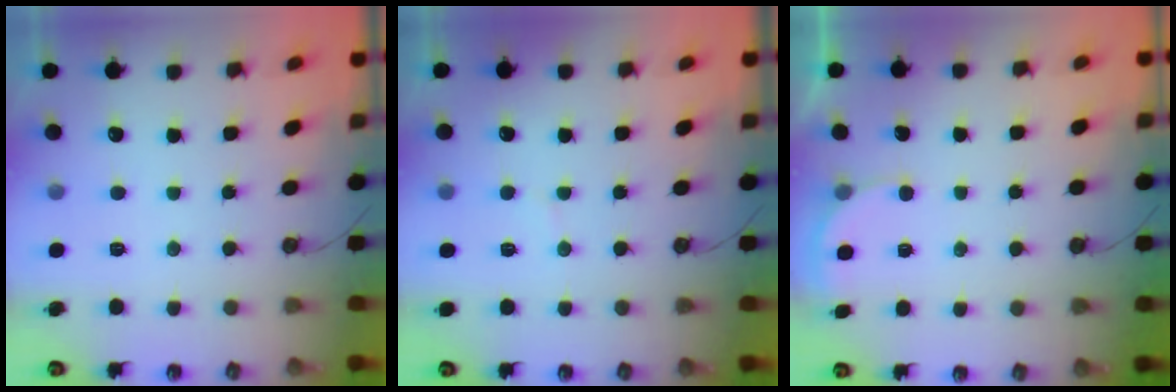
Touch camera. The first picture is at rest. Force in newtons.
{"total": 3.2, "press": 3.2, "slide": 0.2}
{"total": 2.5, "press": 2.5, "slide": 0.2}